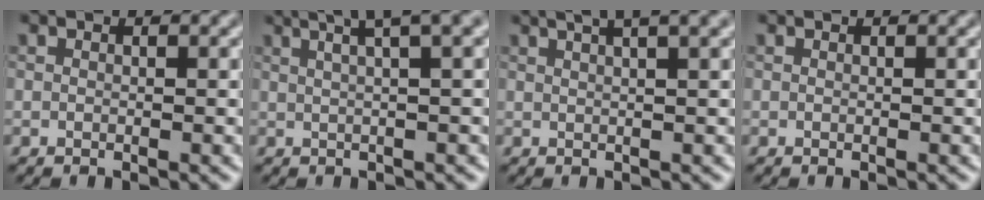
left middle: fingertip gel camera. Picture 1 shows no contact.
{"total": 6.8, "force": [4.0, 2.2, 5.1], "torque": [-0.053, 0.046, 0.028]}
{"total": 7.1, "force": [4.4, 2.7, 4.9], "torque": [-0.036, 0.049, 0.028]}
{"total": 0.0}